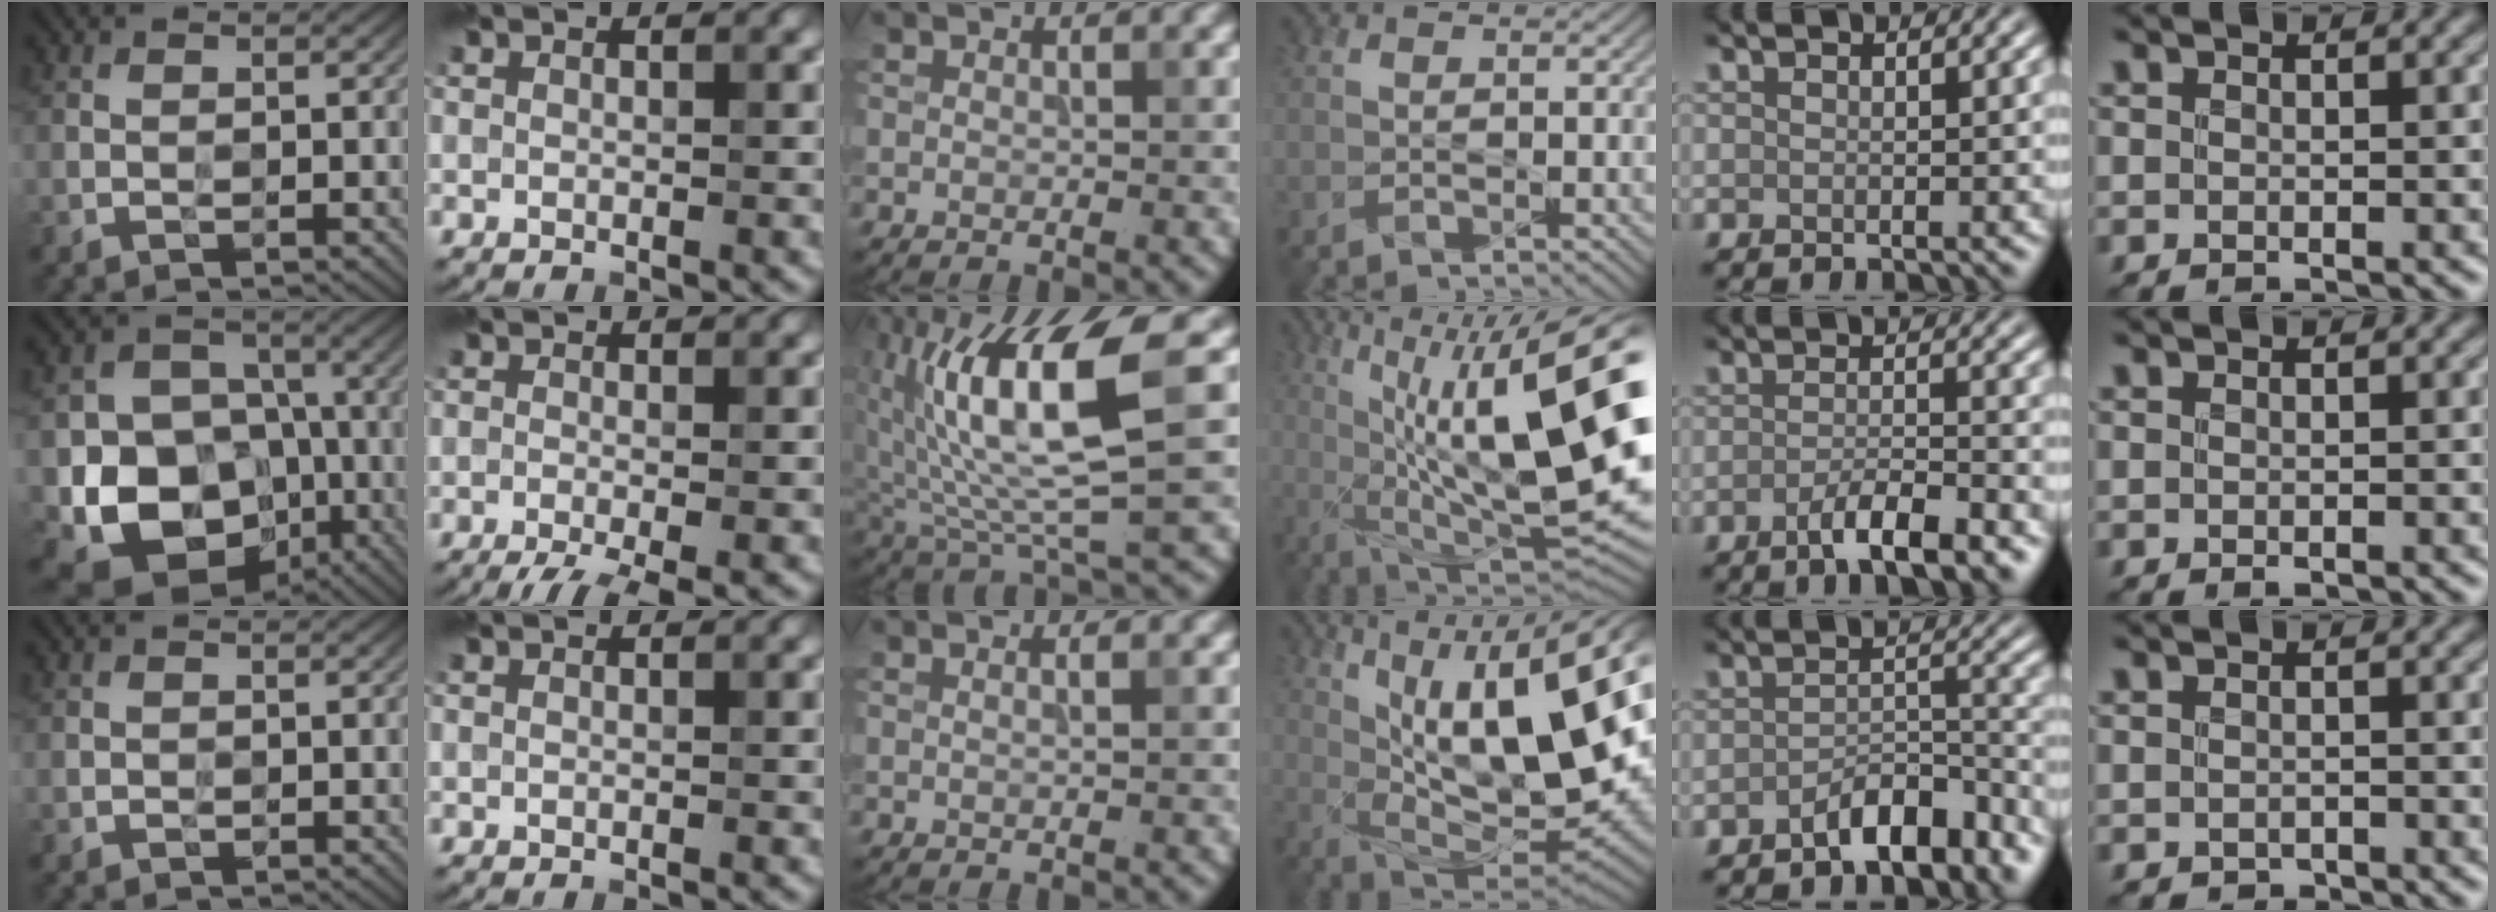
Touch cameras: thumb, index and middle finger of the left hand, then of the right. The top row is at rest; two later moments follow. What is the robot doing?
{"motion": "wipe", "object": "measuring cup"}